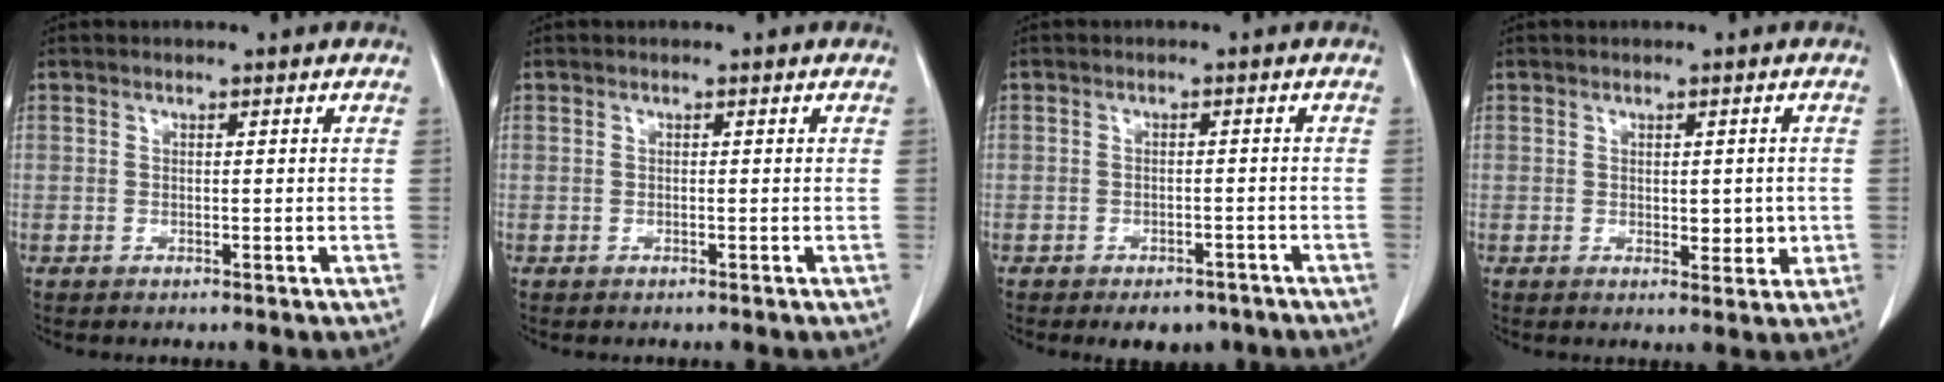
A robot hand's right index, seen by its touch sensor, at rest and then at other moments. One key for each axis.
{"total": 0.0}
{"total": 4.7, "fx": -3.6, "fy": 2.6, "fz": 1.4, "tx": -0.007, "ty": 0.007, "tz": -0.043}
{"total": 3.1, "fx": -0.1, "fy": 1.8, "fz": 2.5, "tx": -0.027, "ty": -0.003, "tz": 0.006}